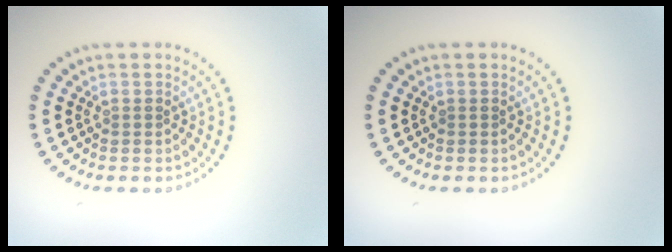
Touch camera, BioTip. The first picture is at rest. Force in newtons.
{"total": 0.0}